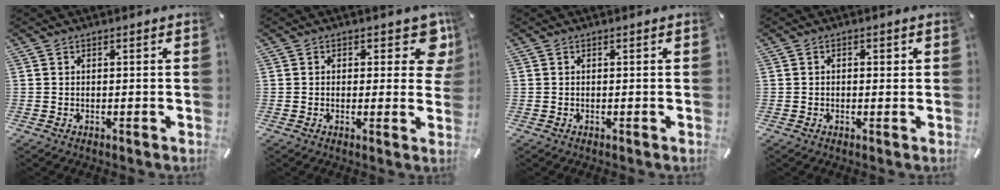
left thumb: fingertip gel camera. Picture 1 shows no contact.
{"total": 7.5, "force": [3.2, 4.1, 5.4], "torque": [-0.046, -0.016, 0.048]}
{"total": 0.0}
{"total": 1.2, "force": [-0.1, 0.9, 0.8], "torque": [-0.016, 0.007, -0.005]}